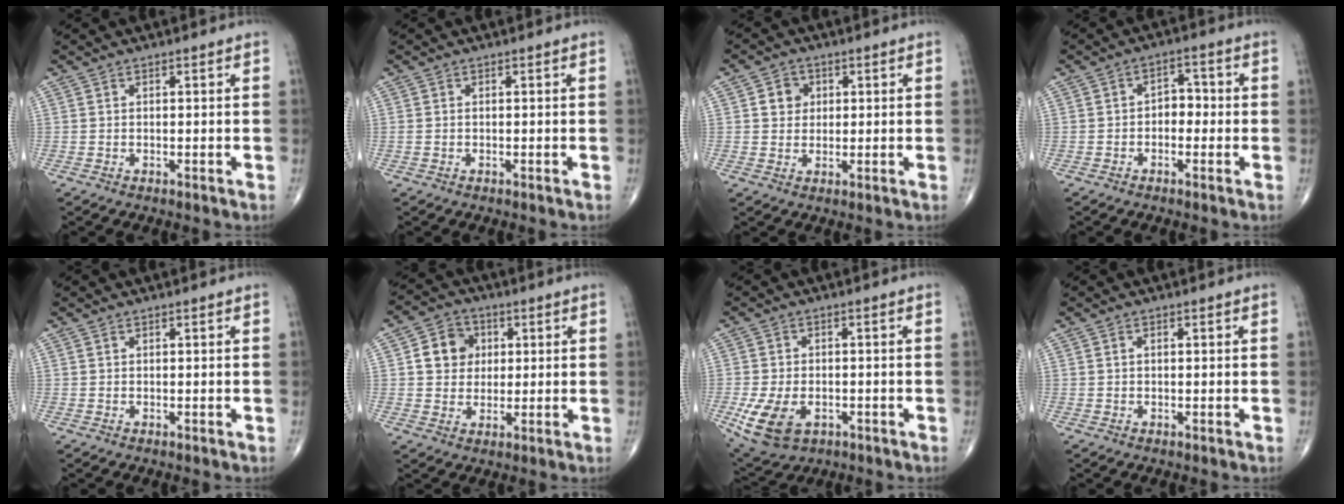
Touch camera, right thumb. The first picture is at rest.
{"total": 0.7, "force": [0.0, 0.4, 0.5], "torque": [-0.018, 0.007, 0.004]}
{"total": 4.2, "force": [1.0, 3.7, 1.6], "torque": [-0.002, 0.001, 0.013]}
{"total": 4.0, "force": [-0.6, 2.8, 2.8], "torque": [-0.023, 0.019, -0.018]}
{"total": 0.0}
{"total": 7.8, "force": [1.6, 6.8, 3.5], "torque": [-0.024, -0.001, 0.022]}
{"total": 9.8, "force": [-3.3, 6.2, 6.9], "torque": [-0.137, 0.002, -0.046]}
{"total": 0.6, "force": [0.2, 0.4, 0.5], "torque": [-0.011, 0.006, 0.004]}